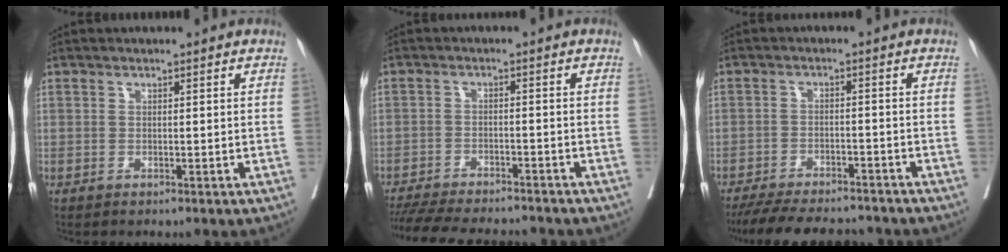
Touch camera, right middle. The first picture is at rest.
{"total": 14.9, "force": [-13.6, 2.6, 5.7], "torque": [-0.117, -0.017, -0.195]}
{"total": 14.6, "force": [-13.1, 3.5, 5.5], "torque": [-0.105, -0.008, -0.182]}